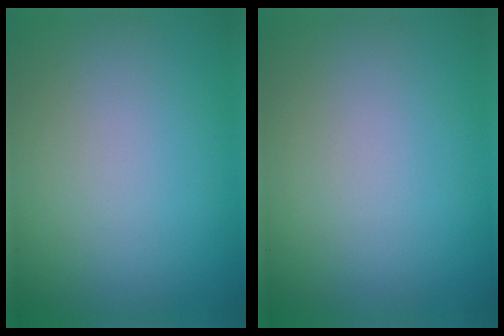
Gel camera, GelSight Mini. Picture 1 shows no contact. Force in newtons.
{"total": 0.0}